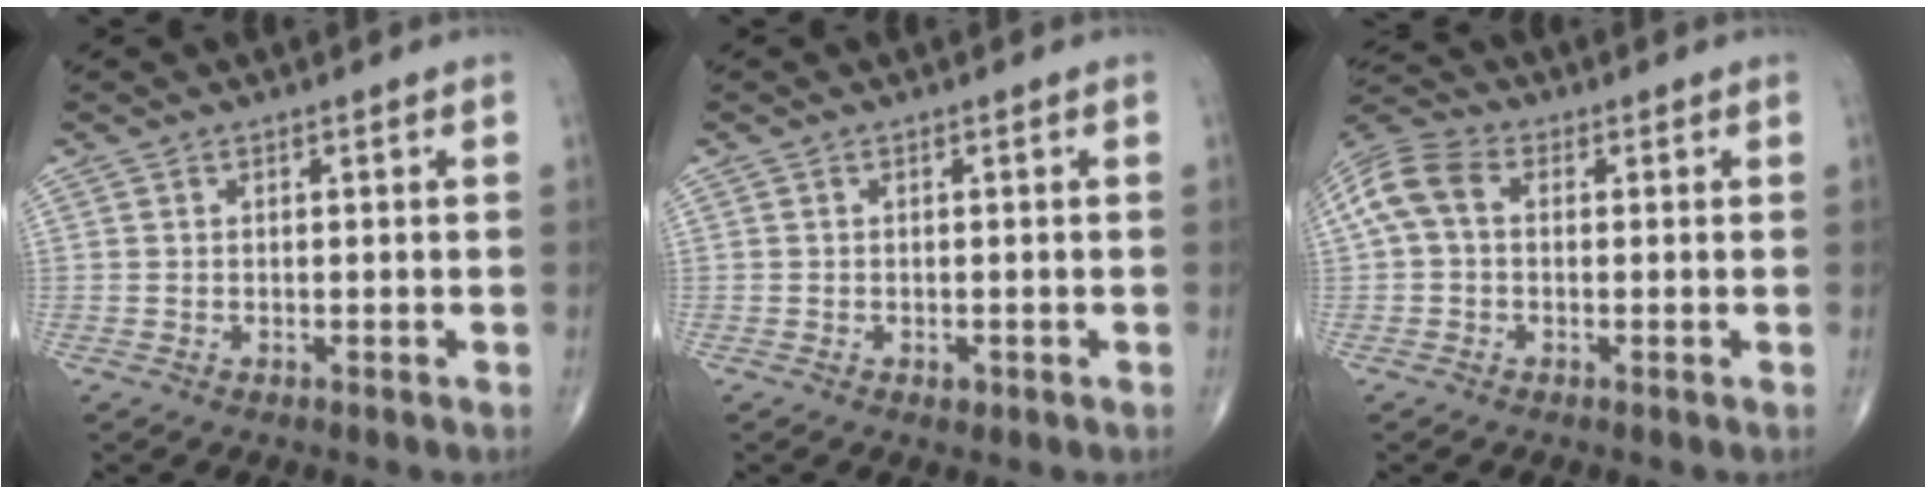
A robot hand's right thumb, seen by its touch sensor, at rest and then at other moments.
{"total": 0.9, "force": [-0.4, 0.6, 0.6], "torque": [-0.008, -0.001, -0.005]}
{"total": 7.9, "force": [0.8, 5.4, 5.7], "torque": [-0.124, 0.028, 0.007]}